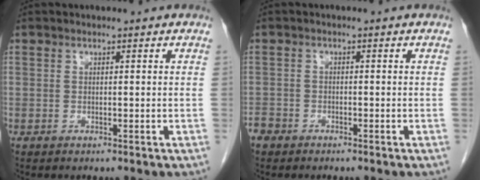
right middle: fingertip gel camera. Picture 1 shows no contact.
{"total": 2.4, "force": [-1.9, 1.3, 0.4], "torque": [-0.012, 0.002, -0.036]}